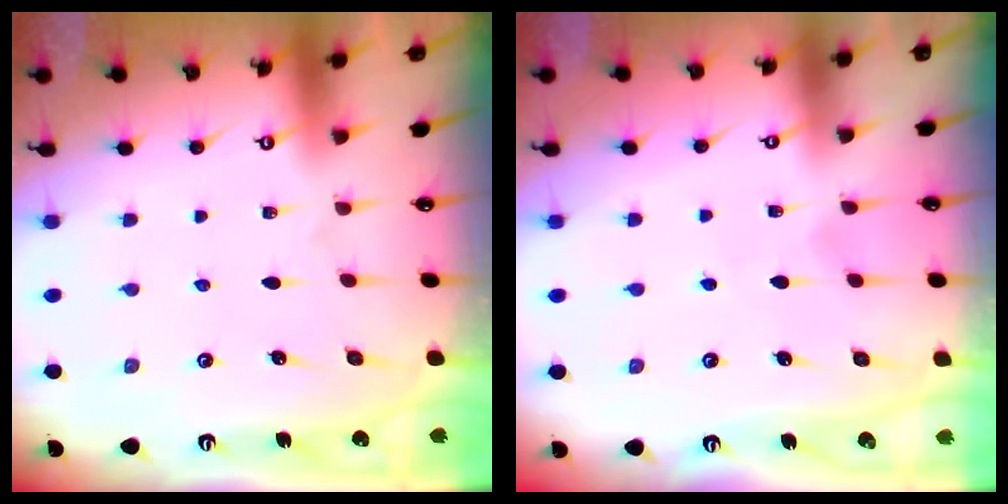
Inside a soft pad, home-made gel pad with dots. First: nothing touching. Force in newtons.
{"total": 3.3, "press": 3.3, "slide": 0.5}